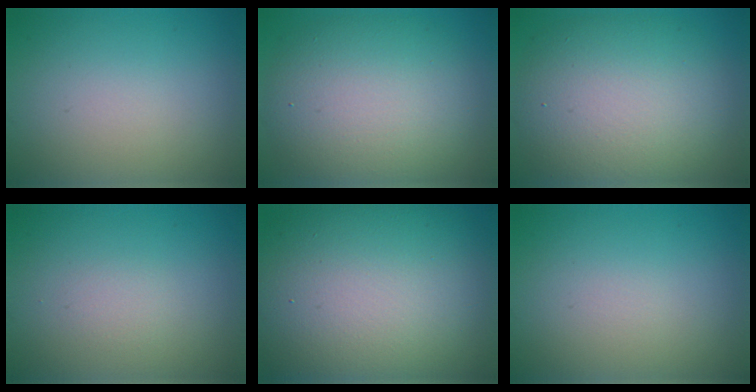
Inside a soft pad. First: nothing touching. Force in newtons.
{"total": 9.2, "press": 9.2, "slide": 0.7}
{"total": 10.1, "press": 10.1, "slide": 0.6}
{"total": 0.8, "press": 0.8, "slide": 0.1}
{"total": 17.9, "press": 17.9, "slide": 0.5}
{"total": 0.0}